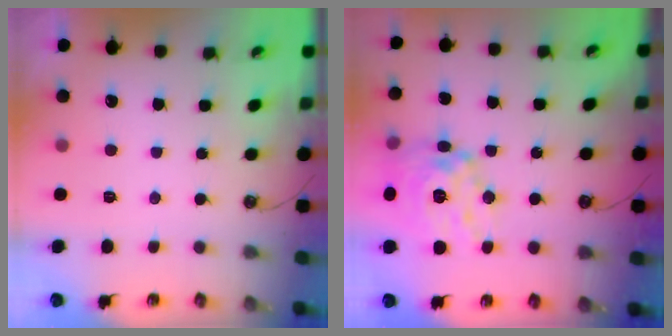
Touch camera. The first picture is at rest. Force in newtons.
{"total": 17.3, "press": 17.2, "slide": 1.5}